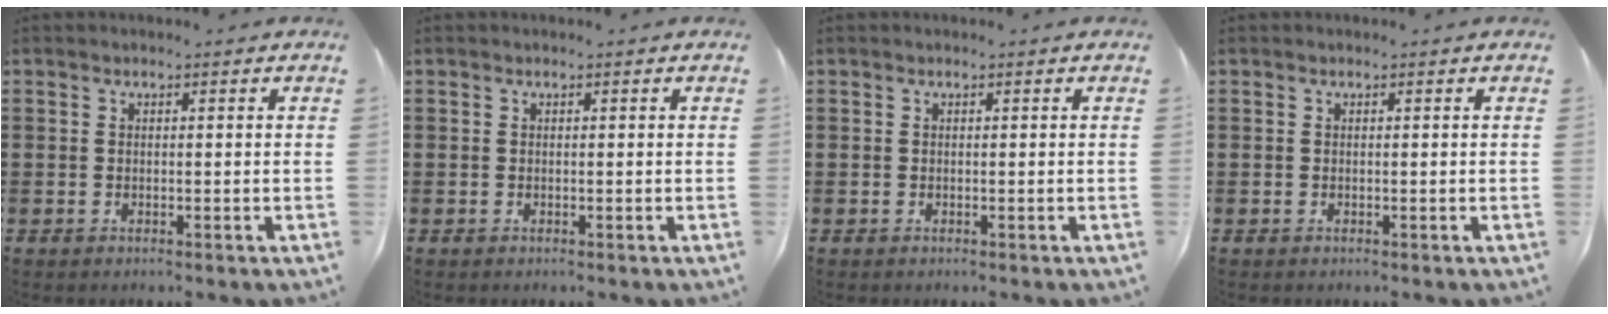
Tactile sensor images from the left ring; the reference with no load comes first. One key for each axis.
{"total": 0.0}
{"total": 0.0}
{"total": 0.0}